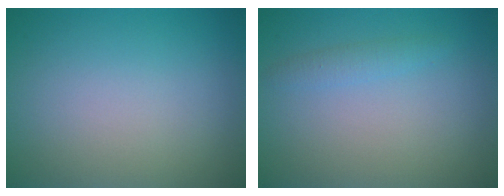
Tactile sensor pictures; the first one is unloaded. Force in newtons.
{"total": 1.2, "press": 1.2, "slide": 0.1}